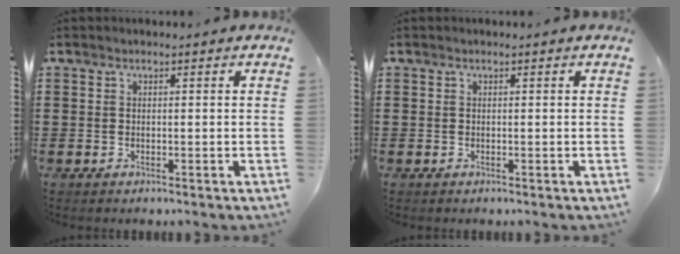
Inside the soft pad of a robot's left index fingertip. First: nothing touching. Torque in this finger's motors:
{"motor_torque": [-0.01, 0.01, -0.01, 0.00]}